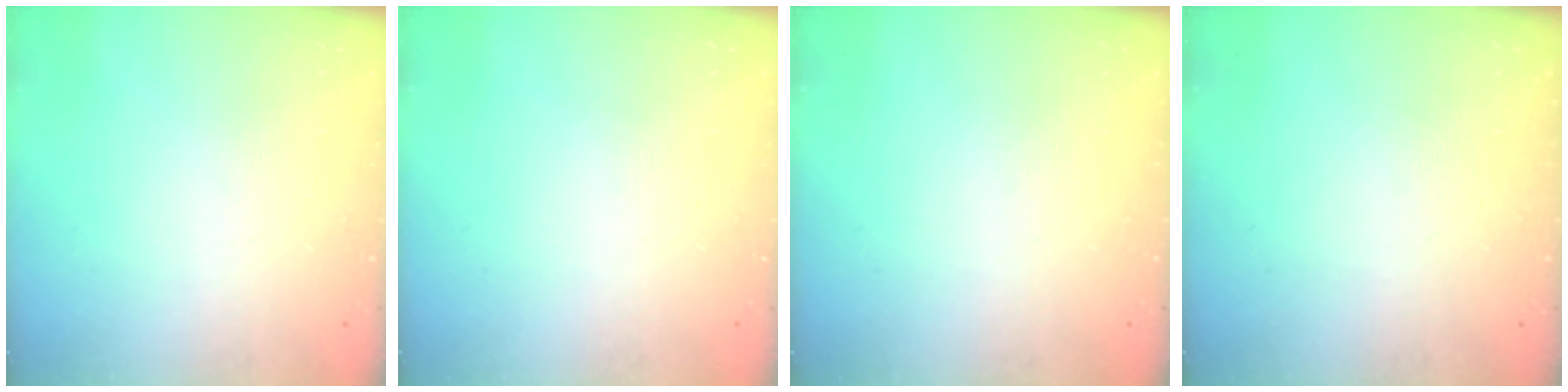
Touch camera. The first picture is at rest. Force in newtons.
{"total": 0.0}
{"total": 0.0}
{"total": 0.0}